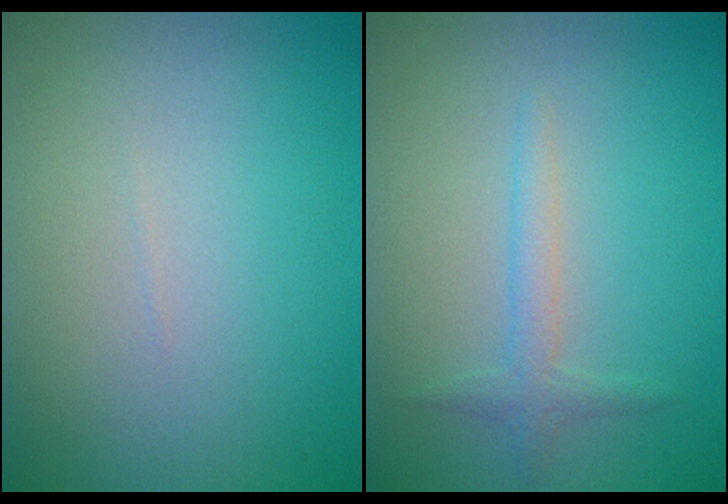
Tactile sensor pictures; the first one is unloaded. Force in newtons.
{"total": 1.7, "press": 1.7, "slide": 0.1}